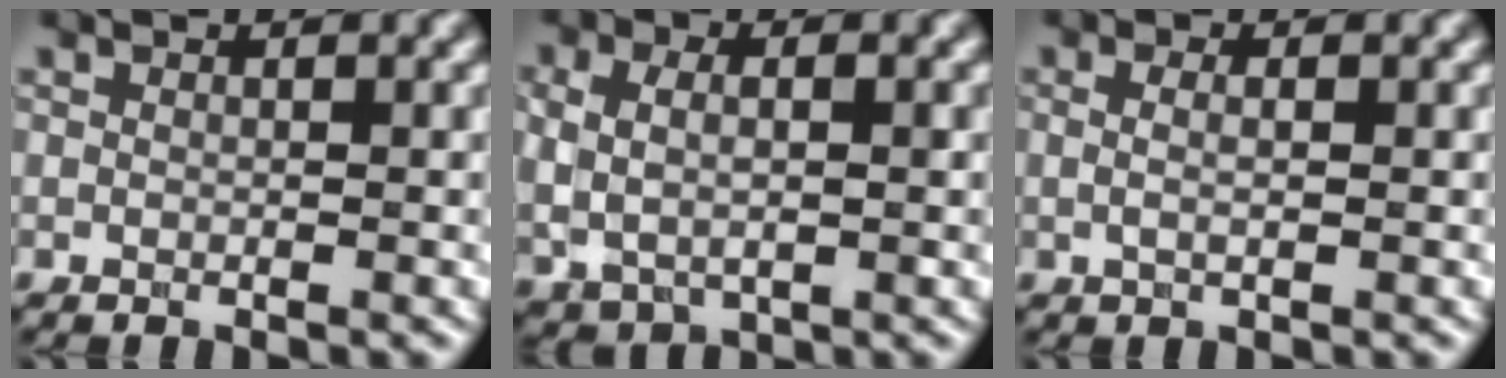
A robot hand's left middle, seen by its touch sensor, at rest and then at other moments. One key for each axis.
{"total": 4.6, "fx": 0.5, "fy": 2.9, "fz": 3.5, "tx": -0.056, "ty": 0.003, "tz": 0.010}
{"total": 1.5, "fx": 0.2, "fy": 0.5, "fz": 1.4, "tx": -0.025, "ty": -0.008, "tz": -0.002}